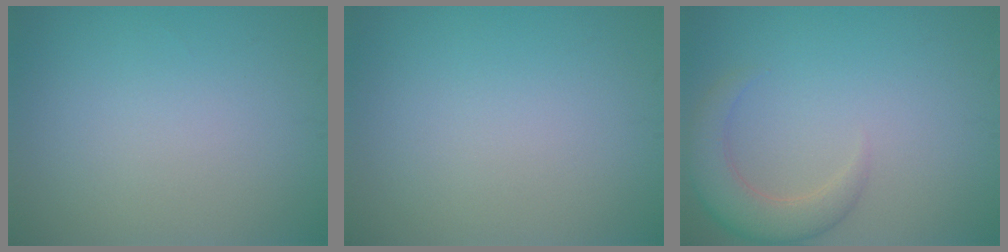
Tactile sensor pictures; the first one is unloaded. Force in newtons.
{"total": 0.0}
{"total": 4.1, "press": 4.1, "slide": 0.4}